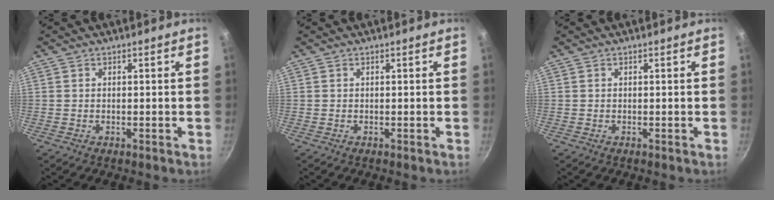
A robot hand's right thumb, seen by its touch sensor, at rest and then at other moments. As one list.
[{"total": 0.0}, {"total": 0.0}]